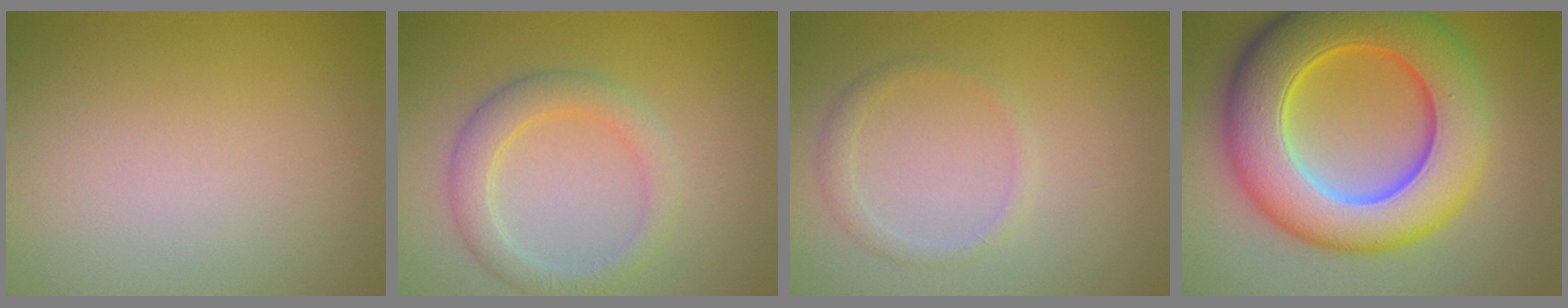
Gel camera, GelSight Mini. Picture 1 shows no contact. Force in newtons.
{"total": 3.0, "press": 3.0, "slide": 0.0}
{"total": 1.3, "press": 1.3, "slide": 0.0}
{"total": 12.1, "press": 12.1, "slide": 0.1}